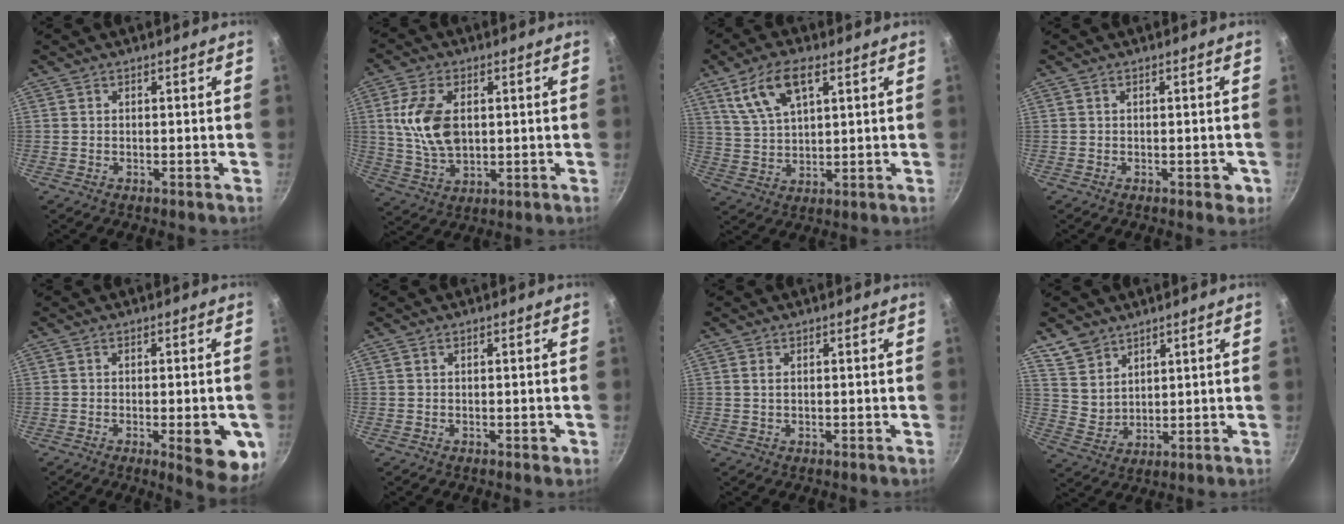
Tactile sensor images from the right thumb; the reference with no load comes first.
{"total": 11.3, "force": [1.8, 6.9, 8.8], "torque": [-0.160, -0.010, 0.038]}
{"total": 10.7, "force": [5.2, 4.9, 7.9], "torque": [-0.145, -0.007, 0.105]}
{"total": 2.7, "force": [-0.6, 1.5, 2.1], "torque": [-0.005, 0.008, -0.005]}
{"total": 10.1, "force": [-2.9, 3.3, 9.1], "torque": [-0.087, 0.005, -0.032]}
{"total": 1.3, "force": [-0.1, 0.8, 1.1], "torque": [-0.007, 0.002, -0.001]}
{"total": 0.9, "force": [0.3, 0.5, 0.7], "torque": [-0.014, 0.001, 0.004]}
{"total": 7.3, "force": [5.1, 4.7, 2.2], "torque": [-0.022, -0.012, 0.113]}